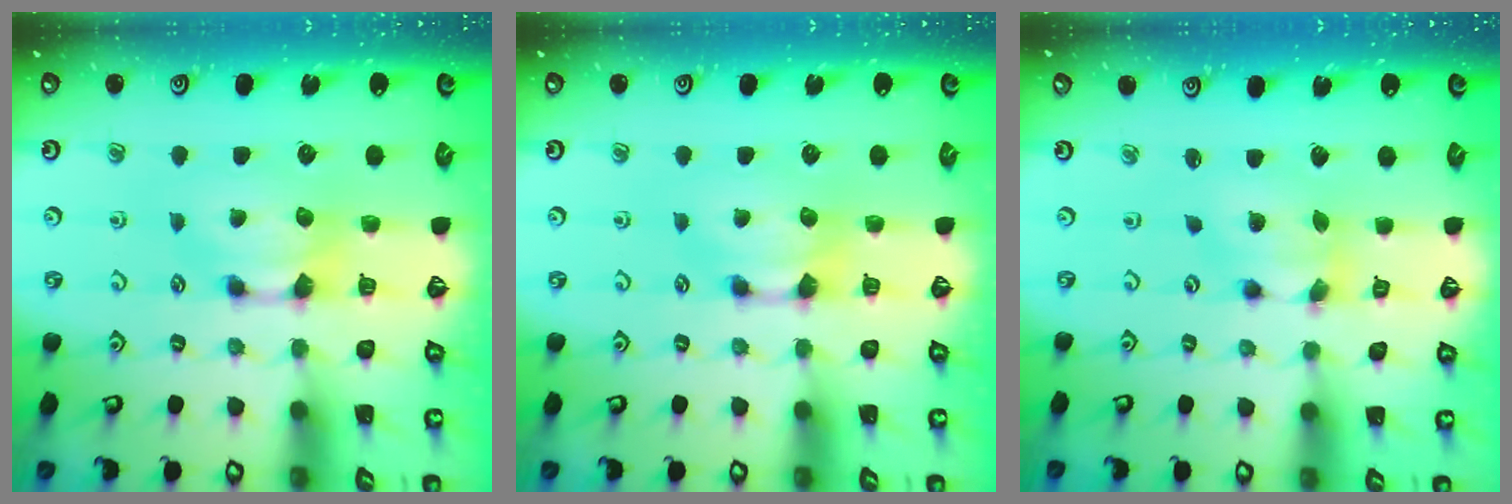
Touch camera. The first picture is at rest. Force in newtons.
{"total": 0.0}
{"total": 3.7, "press": 3.3, "slide": 1.6}